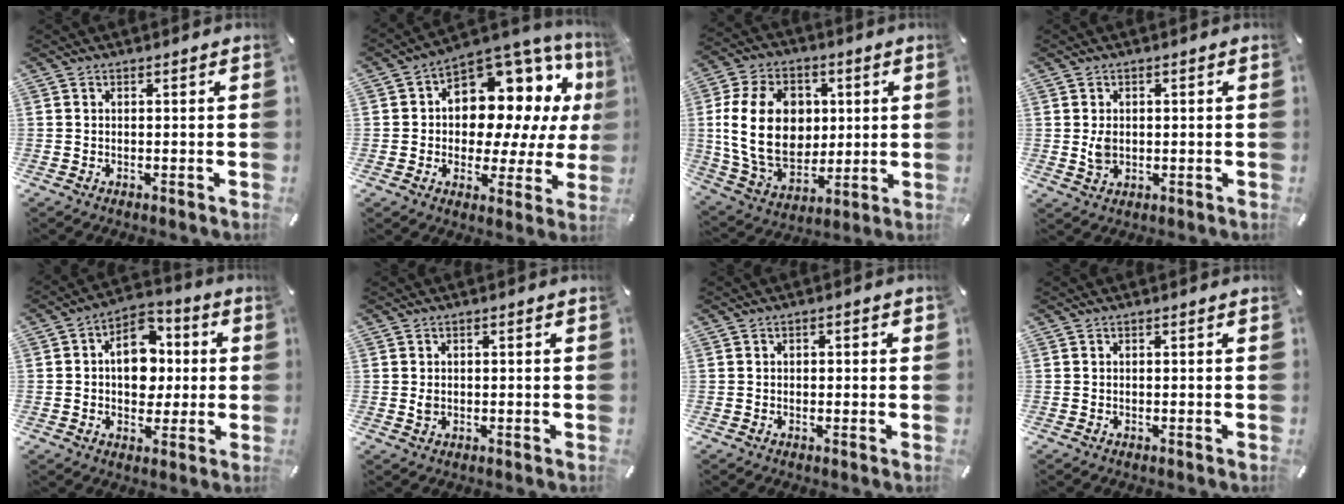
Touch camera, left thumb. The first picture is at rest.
{"total": 12.8, "force": [4.6, 9.3, 7.4], "torque": [-0.100, -0.061, 0.086]}
{"total": 19.5, "force": [1.9, 14.9, 12.4], "torque": [-0.252, -0.003, 0.035]}
{"total": 3.5, "force": [0.1, 2.7, 2.3], "torque": [-0.044, -0.002, -0.001]}
{"total": 10.5, "force": [0.7, 8.1, 6.6], "torque": [-0.092, 0.006, 0.013]}
{"total": 1.6, "force": [0.0, 1.3, 0.9], "torque": [-0.012, 0.000, -0.002]}
{"total": 1.2, "force": [-0.2, 1.0, 0.7], "torque": [-0.013, 0.005, -0.006]}
{"total": 0.0}